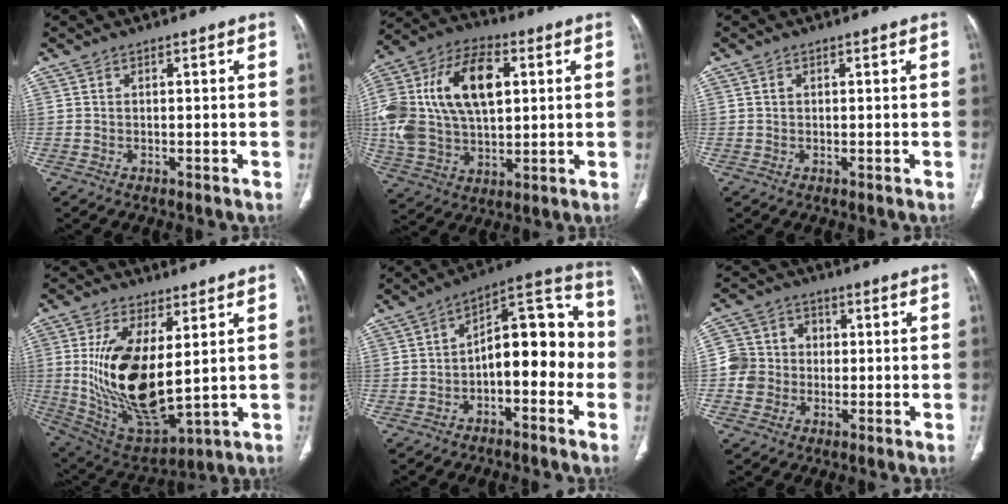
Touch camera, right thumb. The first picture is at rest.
{"total": 24.5, "force": [4.9, 14.7, 19.0], "torque": [-0.394, 0.015, 0.086]}
{"total": 0.5, "force": [0.2, 0.4, 0.3], "torque": [-0.007, 0.002, 0.004]}
{"total": 19.6, "force": [2.4, 9.0, 17.3], "torque": [-0.322, -0.028, 0.067]}
{"total": 14.7, "force": [-2.5, 7.7, 12.3], "torque": [-0.138, 0.062, -0.048]}
{"total": 7.8, "force": [-0.7, 7.4, 2.1], "torque": [-0.012, 0.023, -0.019]}